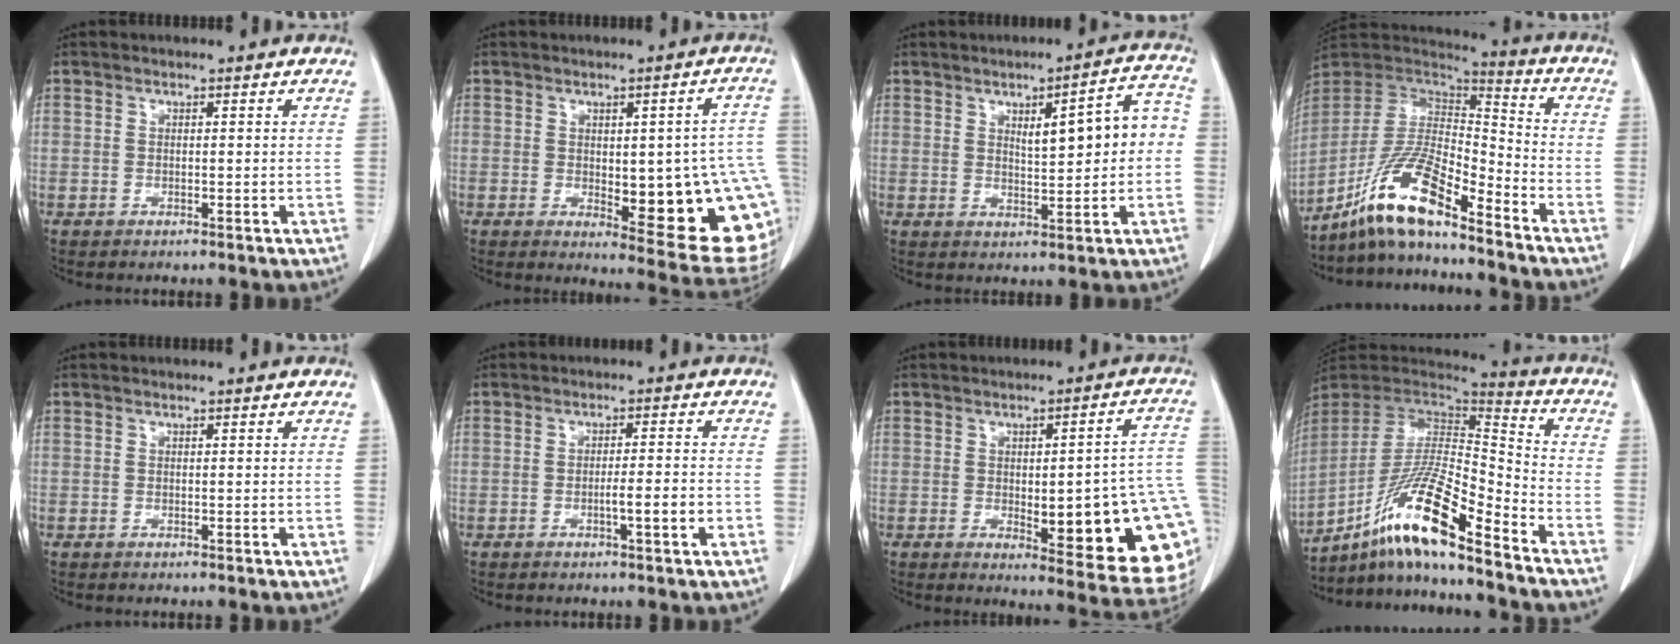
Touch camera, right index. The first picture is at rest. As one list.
[{"total": 18.7, "force": [-2.2, 4.9, 17.9], "torque": [-0.141, 0.011, -0.001]}, {"total": 8.5, "force": [0.8, 1.9, 8.3], "torque": [-0.111, 0.029, 0.016]}, {"total": 13.3, "force": [-9.7, 2.3, 8.8], "torque": [-0.174, 0.009, -0.180]}, {"total": 0.0}, {"total": 3.8, "force": [-1.3, -0.1, 3.6], "torque": [-0.054, -0.001, -0.020]}, {"total": 20.2, "force": [-2.5, 4.2, 19.6], "torque": [-0.163, 0.009, -0.011]}, {"total": 16.6, "force": [-11.3, 0.9, 12.0], "torque": [-0.233, 0.000, -0.205]}]